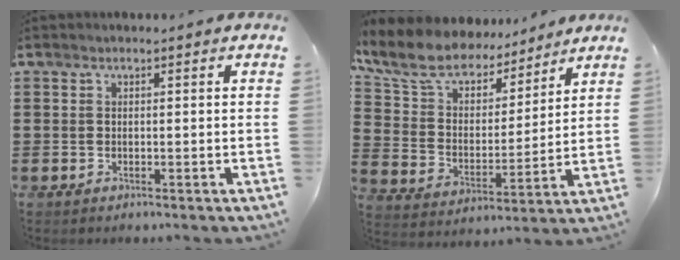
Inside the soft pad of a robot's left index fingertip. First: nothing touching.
{"total": 9.5, "force": [8.4, 3.5, 2.7], "torque": [-0.098, -0.049, 0.152]}